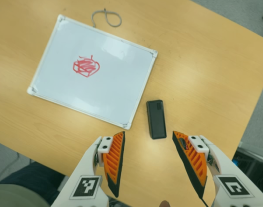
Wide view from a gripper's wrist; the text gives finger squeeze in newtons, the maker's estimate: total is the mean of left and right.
{"total": 0.0}